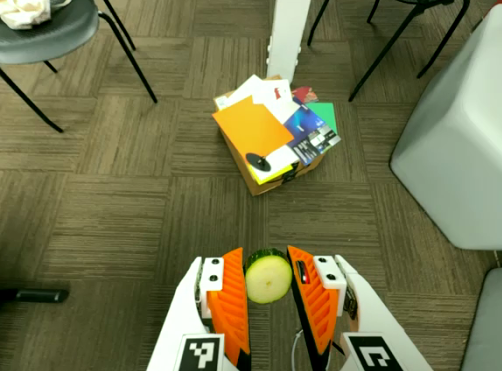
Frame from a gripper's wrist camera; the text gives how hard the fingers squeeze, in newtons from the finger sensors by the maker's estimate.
{"total": 10.5, "left": 11.2, "right": 9.7}